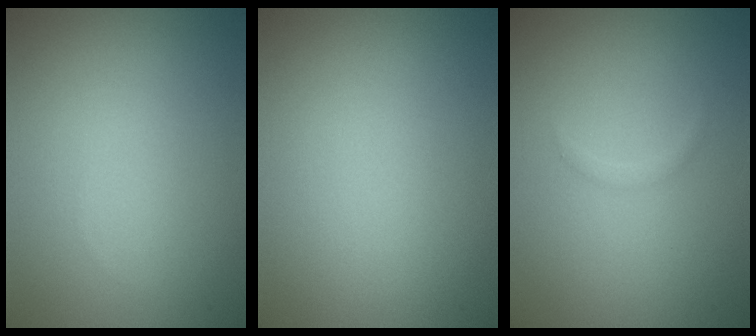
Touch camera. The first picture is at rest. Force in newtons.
{"total": 0.0}
{"total": 0.5, "press": 0.5, "slide": 0.0}